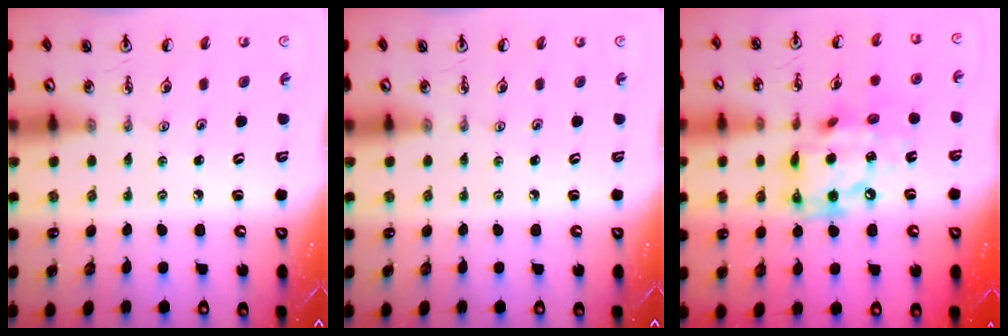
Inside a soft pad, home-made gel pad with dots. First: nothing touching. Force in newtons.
{"total": 0.0}
{"total": 16.3, "press": 16.2, "slide": 1.6}